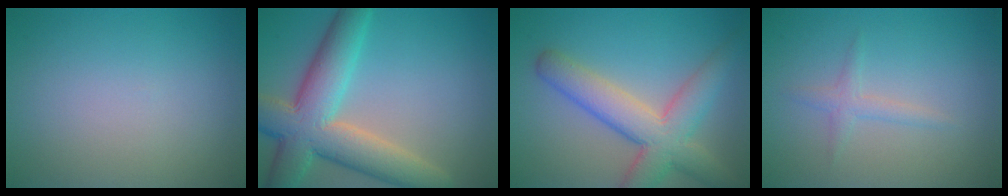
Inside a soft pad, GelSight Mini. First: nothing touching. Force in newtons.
{"total": 9.2, "press": 9.2, "slide": 0.8}
{"total": 6.8, "press": 6.8, "slide": 0.5}
{"total": 1.5, "press": 1.5, "slide": 0.0}